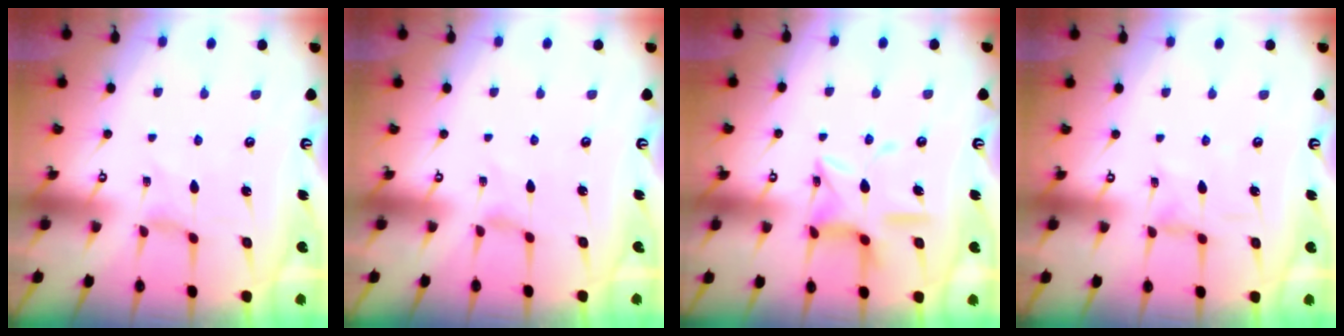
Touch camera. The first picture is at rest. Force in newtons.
{"total": 0.0}
{"total": 12.5, "press": 12.5, "slide": 1.1}
{"total": 1.2, "press": 1.2, "slide": 0.4}